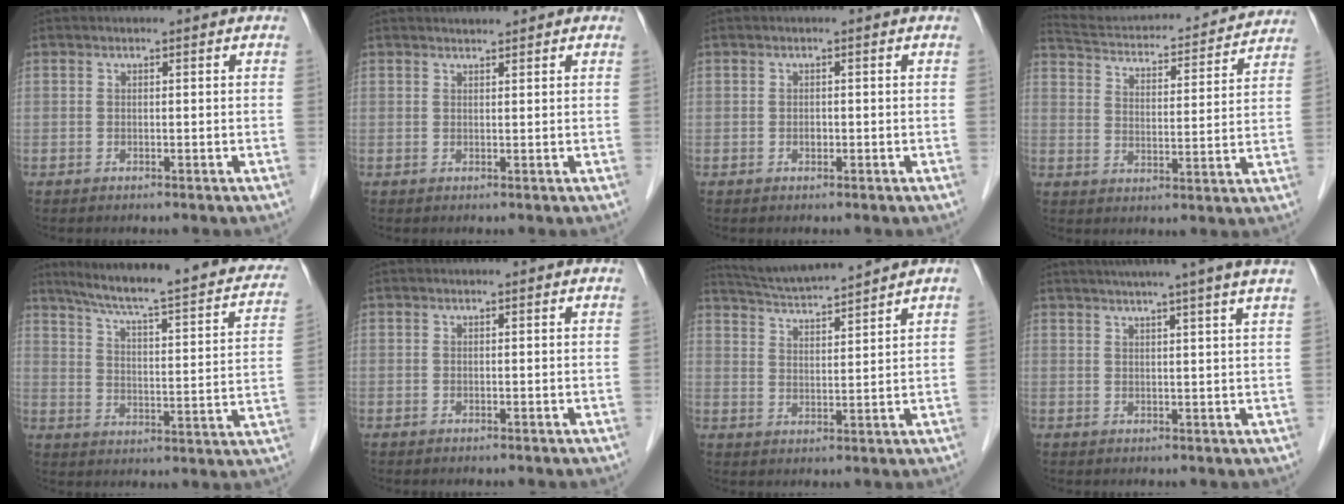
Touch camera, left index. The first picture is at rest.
{"total": 1.6, "force": [1.5, 0.2, 0.5], "torque": [-0.009, 0.012, 0.025]}
{"total": 0.6, "force": [-0.2, 0.5, 0.4], "torque": [-0.007, 0.002, -0.004]}
{"total": 20.3, "force": [19.3, 3.5, 5.1], "torque": [-0.086, -0.006, 0.261]}
{"total": 25.7, "force": [21.1, 3.2, 14.3], "torque": [-0.207, -0.013, 0.266]}
{"total": 0.0}
{"total": 8.9, "force": [8.3, -1.2, 2.9], "torque": [-0.058, 0.012, 0.148]}
{"total": 12.0, "force": [9.7, -1.8, 6.8], "torque": [-0.101, 0.008, 0.112]}